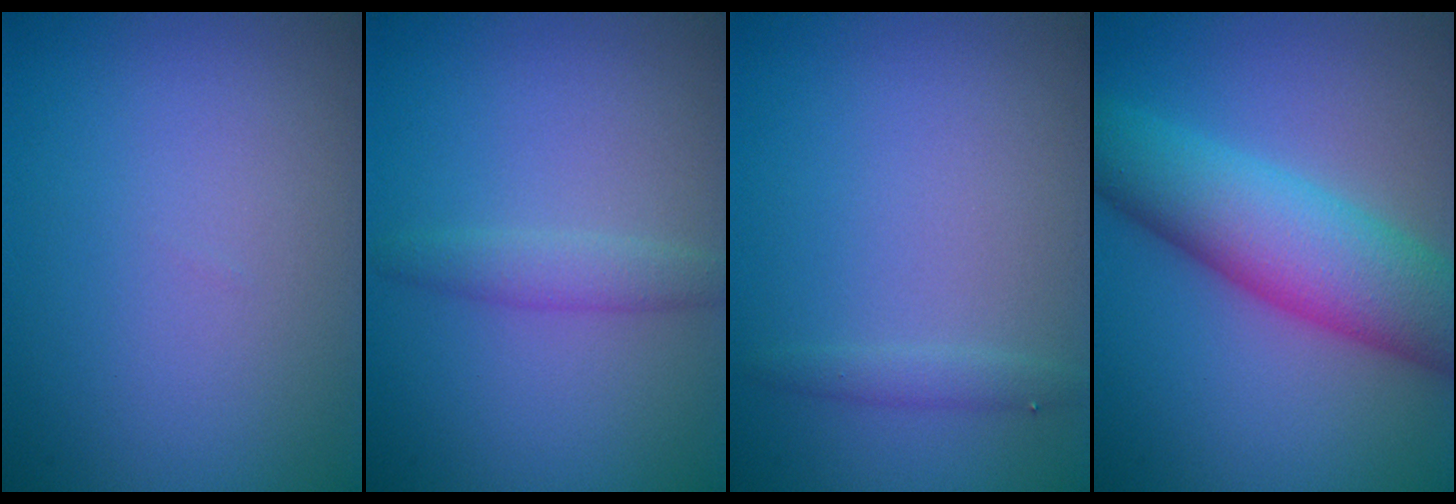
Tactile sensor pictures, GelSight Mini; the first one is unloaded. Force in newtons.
{"total": 1.8, "press": 1.8, "slide": 0.1}
{"total": 1.0, "press": 1.0, "slide": 0.1}
{"total": 8.9, "press": 8.9, "slide": 0.4}